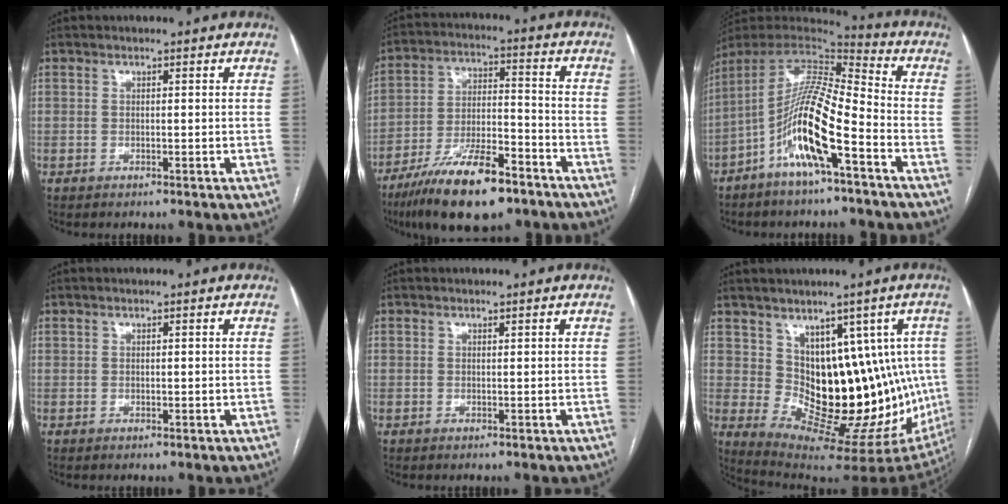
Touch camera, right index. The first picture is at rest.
{"total": 15.6, "force": [-10.5, 4.0, 10.8], "torque": [-0.203, -0.013, -0.186]}
{"total": 14.8, "force": [-6.4, 1.9, 13.2], "torque": [-0.255, 0.002, -0.119]}
{"total": 0.6, "force": [0.5, 0.3, 0.1], "torque": [0.011, 0.001, 0.008]}
{"total": 0.0}
{"total": 15.0, "force": [2.6, 8.2, 12.2], "torque": [-0.137, 0.016, 0.065]}